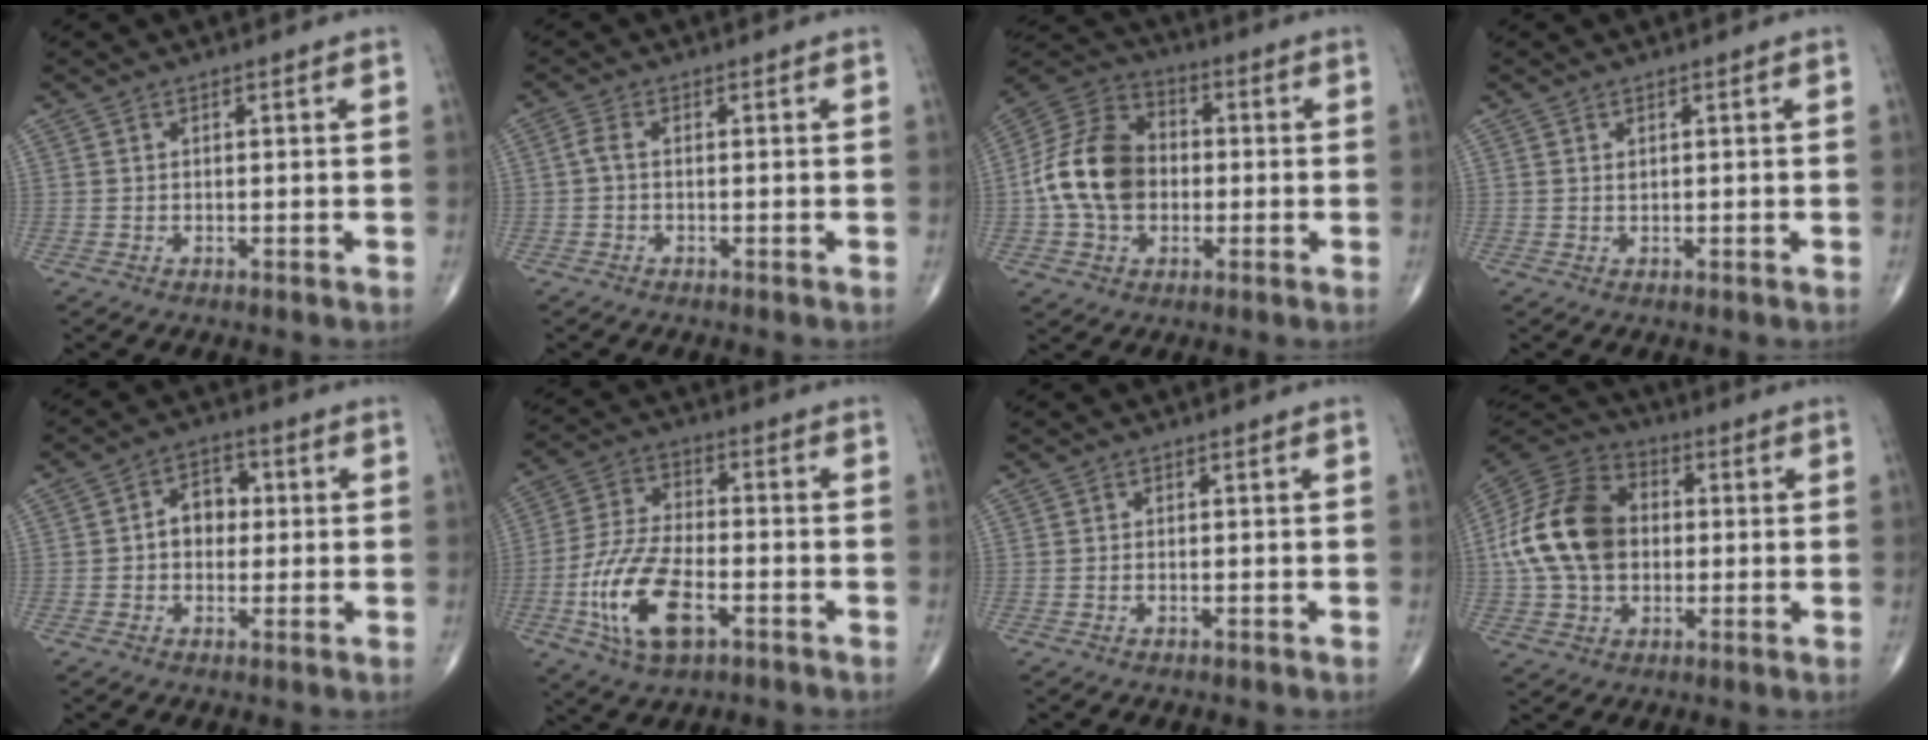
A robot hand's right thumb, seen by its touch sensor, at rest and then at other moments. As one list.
[{"total": 1.7, "force": [-0.3, 0.7, 1.5], "torque": [-0.033, 0.001, -0.010]}, {"total": 15.3, "force": [-0.9, 11.2, 10.3], "torque": [-0.176, 0.030, -0.025]}, {"total": 0.5, "force": [0.3, 0.2, 0.4], "torque": [-0.005, 0.000, 0.006]}, {"total": 6.0, "force": [0.2, 4.6, 3.9], "torque": [-0.037, 0.018, -0.006]}, {"total": 14.5, "force": [-5.4, 6.8, 11.6], "torque": [-0.232, 0.019, -0.099]}, {"total": 0.0}, {"total": 18.3, "force": [0.5, 13.0, 12.8], "torque": [-0.236, 0.024, 0.002]}]